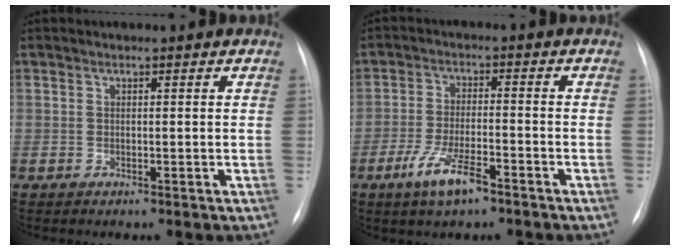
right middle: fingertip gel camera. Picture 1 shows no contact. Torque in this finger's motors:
{"motor_torque": [1.03, -0.78, 0.53, 0.07]}